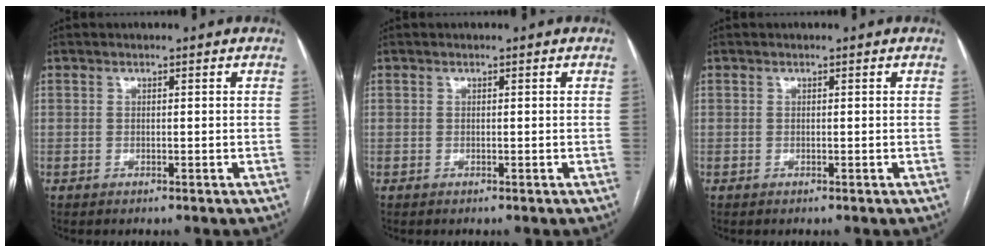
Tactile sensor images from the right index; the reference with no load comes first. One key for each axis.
{"total": 0.0}
{"total": 0.0}